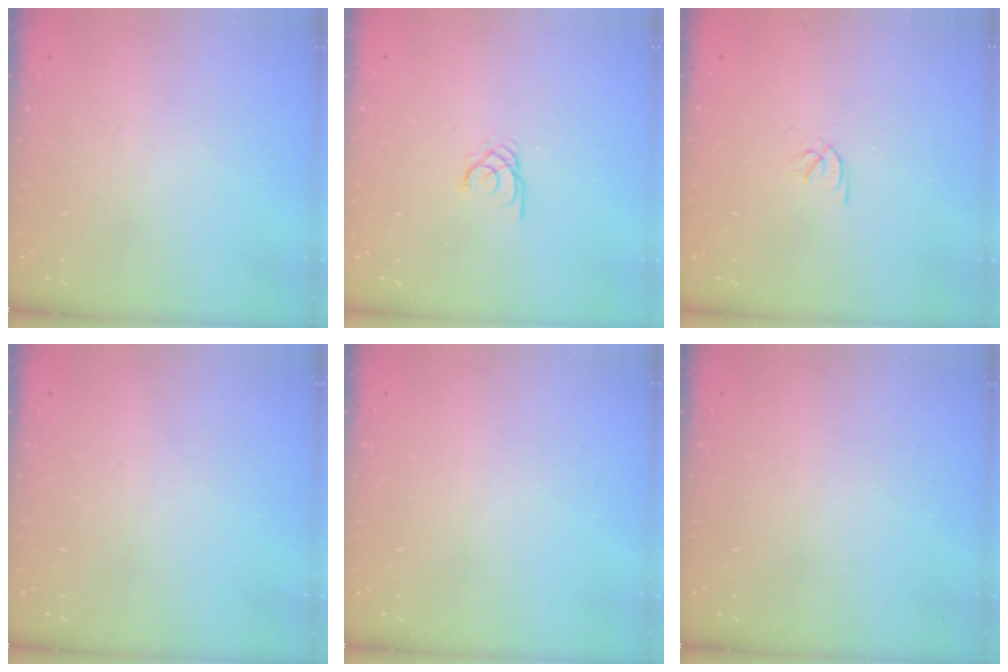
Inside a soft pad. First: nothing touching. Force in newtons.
{"total": 1.8, "press": 1.8, "slide": 0.2}
{"total": 2.1, "press": 2.1, "slide": 0.1}
{"total": 0.0}
{"total": 0.0}
{"total": 0.0}